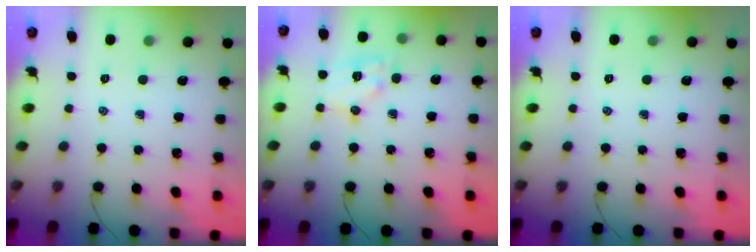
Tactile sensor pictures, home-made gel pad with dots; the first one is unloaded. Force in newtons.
{"total": 11.1, "press": 11.1, "slide": 0.6}
{"total": 0.0}